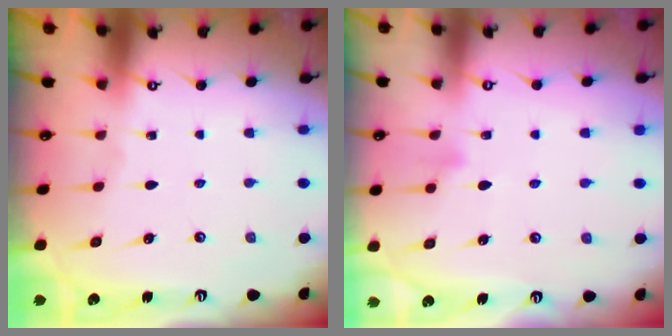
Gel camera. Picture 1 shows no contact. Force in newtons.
{"total": 7.8, "press": 7.7, "slide": 1.7}